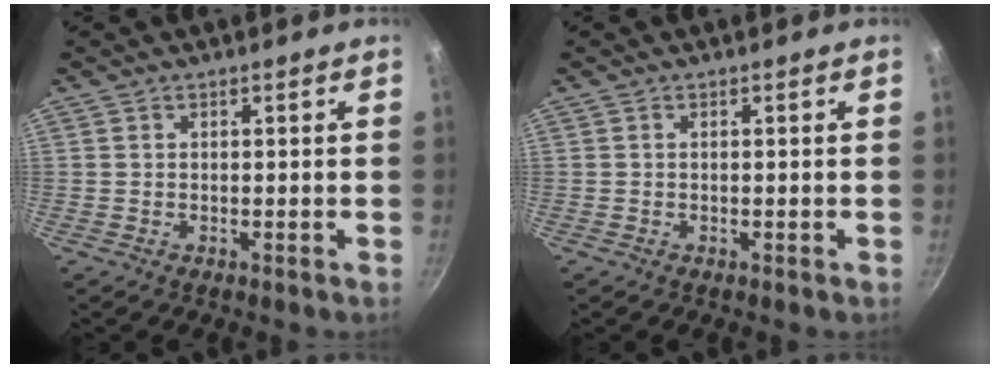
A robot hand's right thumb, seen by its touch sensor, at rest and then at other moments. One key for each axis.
{"total": 0.0}